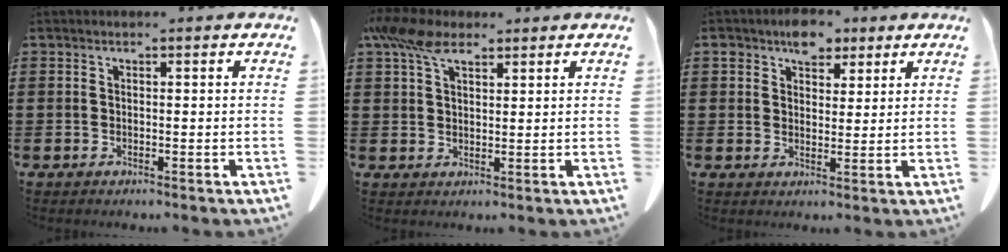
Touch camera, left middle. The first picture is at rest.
{"total": 6.8, "force": [4.3, 3.0, 4.2], "torque": [-0.089, 0.002, 0.080]}
{"total": 5.3, "force": [3.7, 3.4, 1.9], "torque": [-0.029, 0.002, 0.065]}